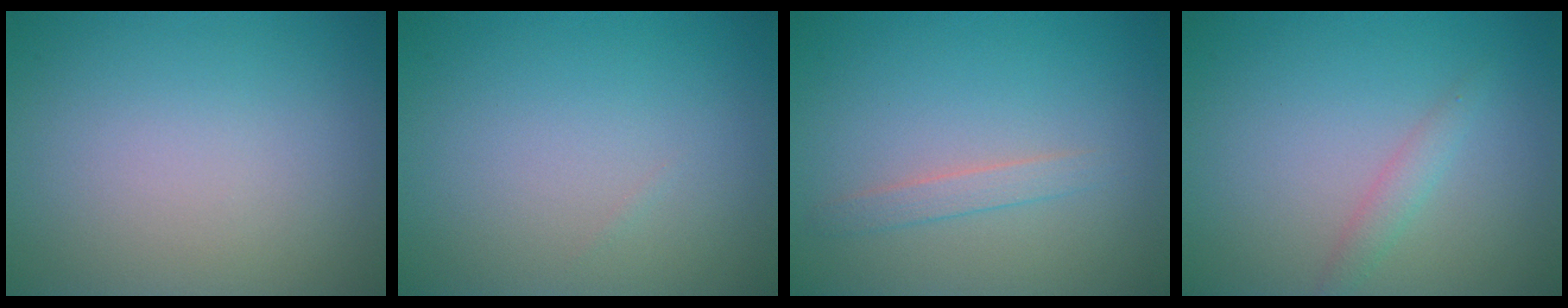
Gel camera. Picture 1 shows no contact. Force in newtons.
{"total": 0.0}
{"total": 1.4, "press": 1.4, "slide": 0.1}
{"total": 1.4, "press": 1.4, "slide": 0.1}